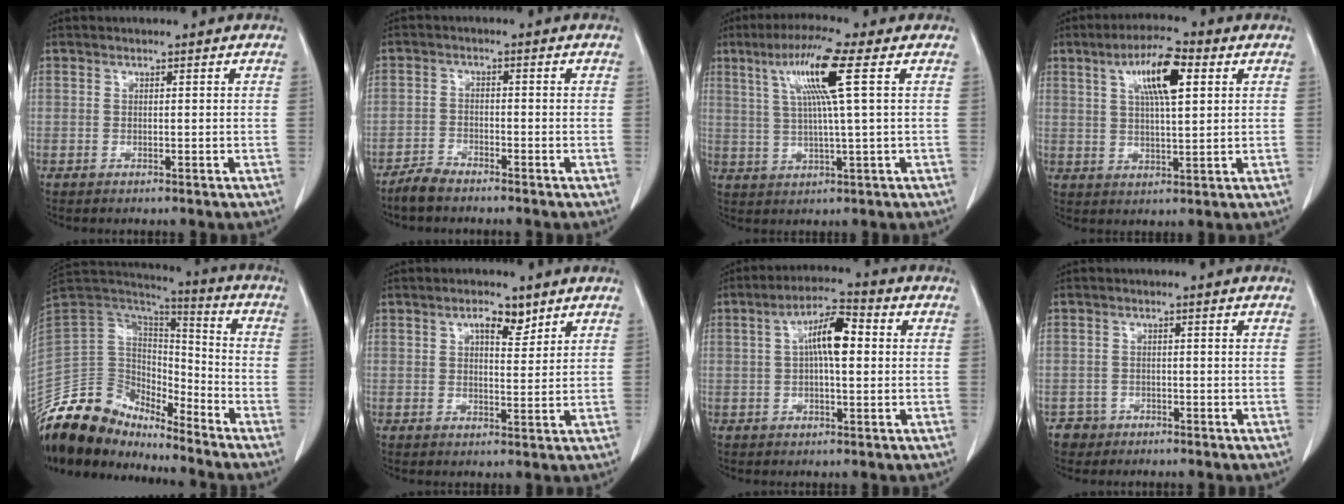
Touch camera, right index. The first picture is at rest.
{"total": 3.1, "force": [-2.9, 0.6, 1.0], "torque": [-0.020, -0.005, -0.057]}
{"total": 9.7, "force": [3.4, -1.0, 9.0], "torque": [-0.170, 0.015, 0.065]}
{"total": 9.2, "force": [3.5, 1.9, 8.3], "torque": [-0.147, 0.013, 0.060]}
{"total": 16.0, "force": [-14.2, 6.2, 3.9], "torque": [-0.064, 0.062, -0.263]}
{"total": 3.9, "force": [2.4, 1.5, 2.7], "torque": [-0.043, 0.002, 0.038]}
{"total": 7.6, "force": [1.1, 1.9, 7.2], "torque": [-0.134, 0.022, 0.014]}
{"total": 3.4, "force": [-2.3, 2.5, -0.7], "torque": [0.014, 0.010, -0.042]}